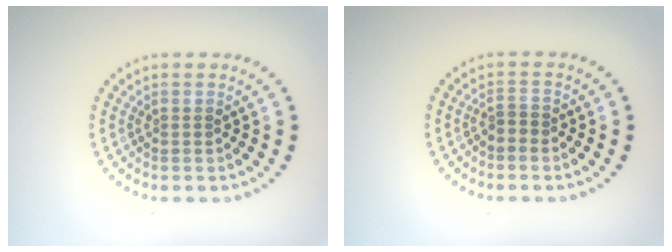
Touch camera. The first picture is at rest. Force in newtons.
{"total": 0.8, "press": 0.6, "slide": 0.6}